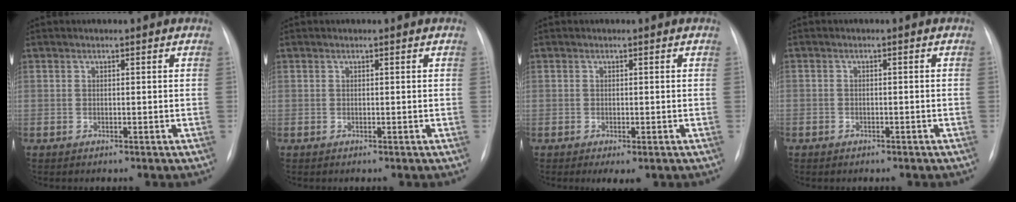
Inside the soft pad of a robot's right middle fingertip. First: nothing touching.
{"total": 0.0}
{"total": 2.3, "force": [-1.2, 0.9, 1.7], "torque": [-0.023, -0.004, -0.010]}
{"total": 1.4, "force": [-1.0, 1.0, 0.2], "torque": [-0.008, 0.004, -0.013]}